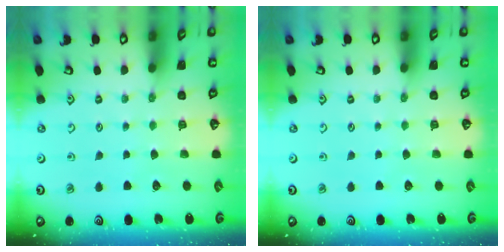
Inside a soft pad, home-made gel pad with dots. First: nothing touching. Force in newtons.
{"total": 0.0}